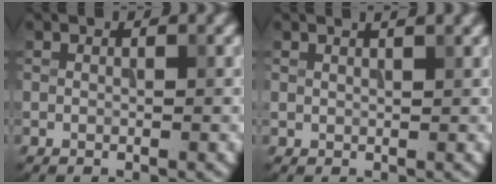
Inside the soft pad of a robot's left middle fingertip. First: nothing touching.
{"total": 1.3, "force": [1.1, 0.4, 0.7], "torque": [-0.012, 0.001, 0.015]}